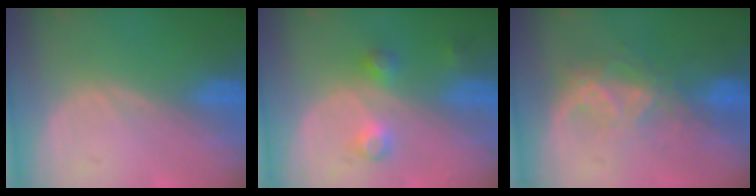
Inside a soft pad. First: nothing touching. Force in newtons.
{"total": 3.7, "press": 3.7, "slide": 0.5}
{"total": 6.5, "press": 5.9, "slide": 2.7}